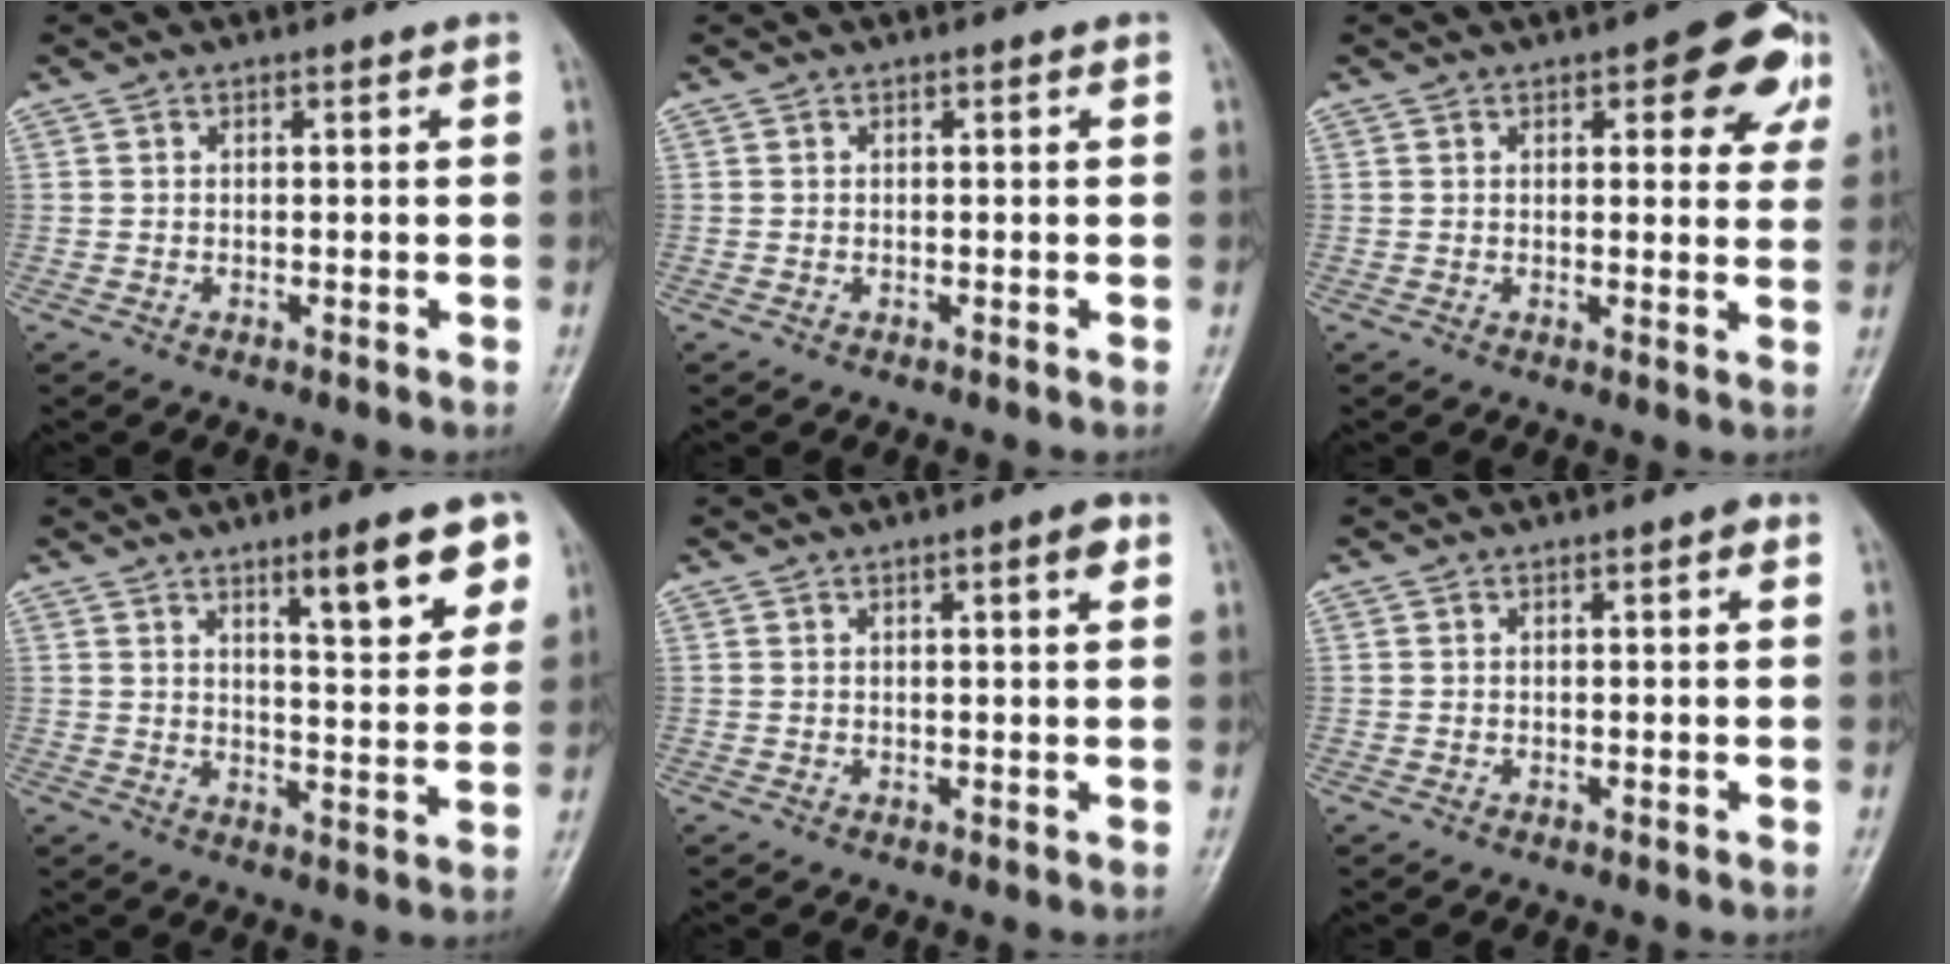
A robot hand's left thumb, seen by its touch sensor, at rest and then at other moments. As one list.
[{"total": 0.0}, {"total": 10.1, "force": [4.6, 4.3, 7.8], "torque": [-0.051, -0.010, 0.046]}, {"total": 10.8, "force": [6.0, 2.7, 8.6], "torque": [-0.100, -0.031, 0.087]}, {"total": 2.9, "force": [1.3, 0.6, 2.5], "torque": [-0.033, -0.002, 0.016]}, {"total": 1.1, "force": [0.3, 0.4, 1.0], "torque": [-0.016, 0.002, 0.002]}]